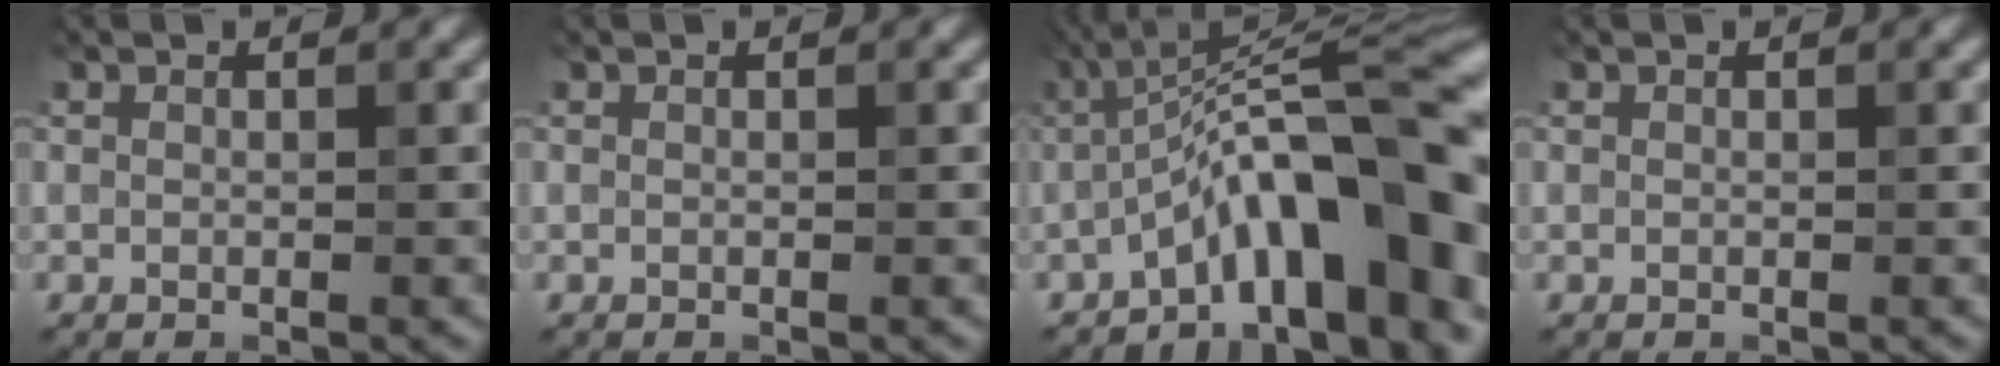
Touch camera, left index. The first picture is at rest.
{"total": 0.0}
{"total": 13.4, "force": [-4.5, 4.1, 12.0], "torque": [-0.158, 0.029, -0.069]}
{"total": 0.0}